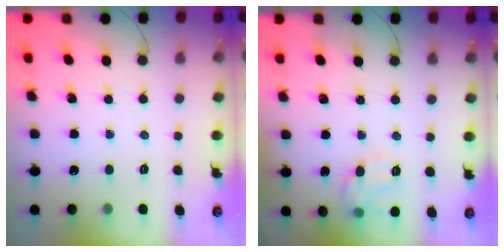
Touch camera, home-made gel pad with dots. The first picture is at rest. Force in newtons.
{"total": 9.8, "press": 9.8, "slide": 0.0}